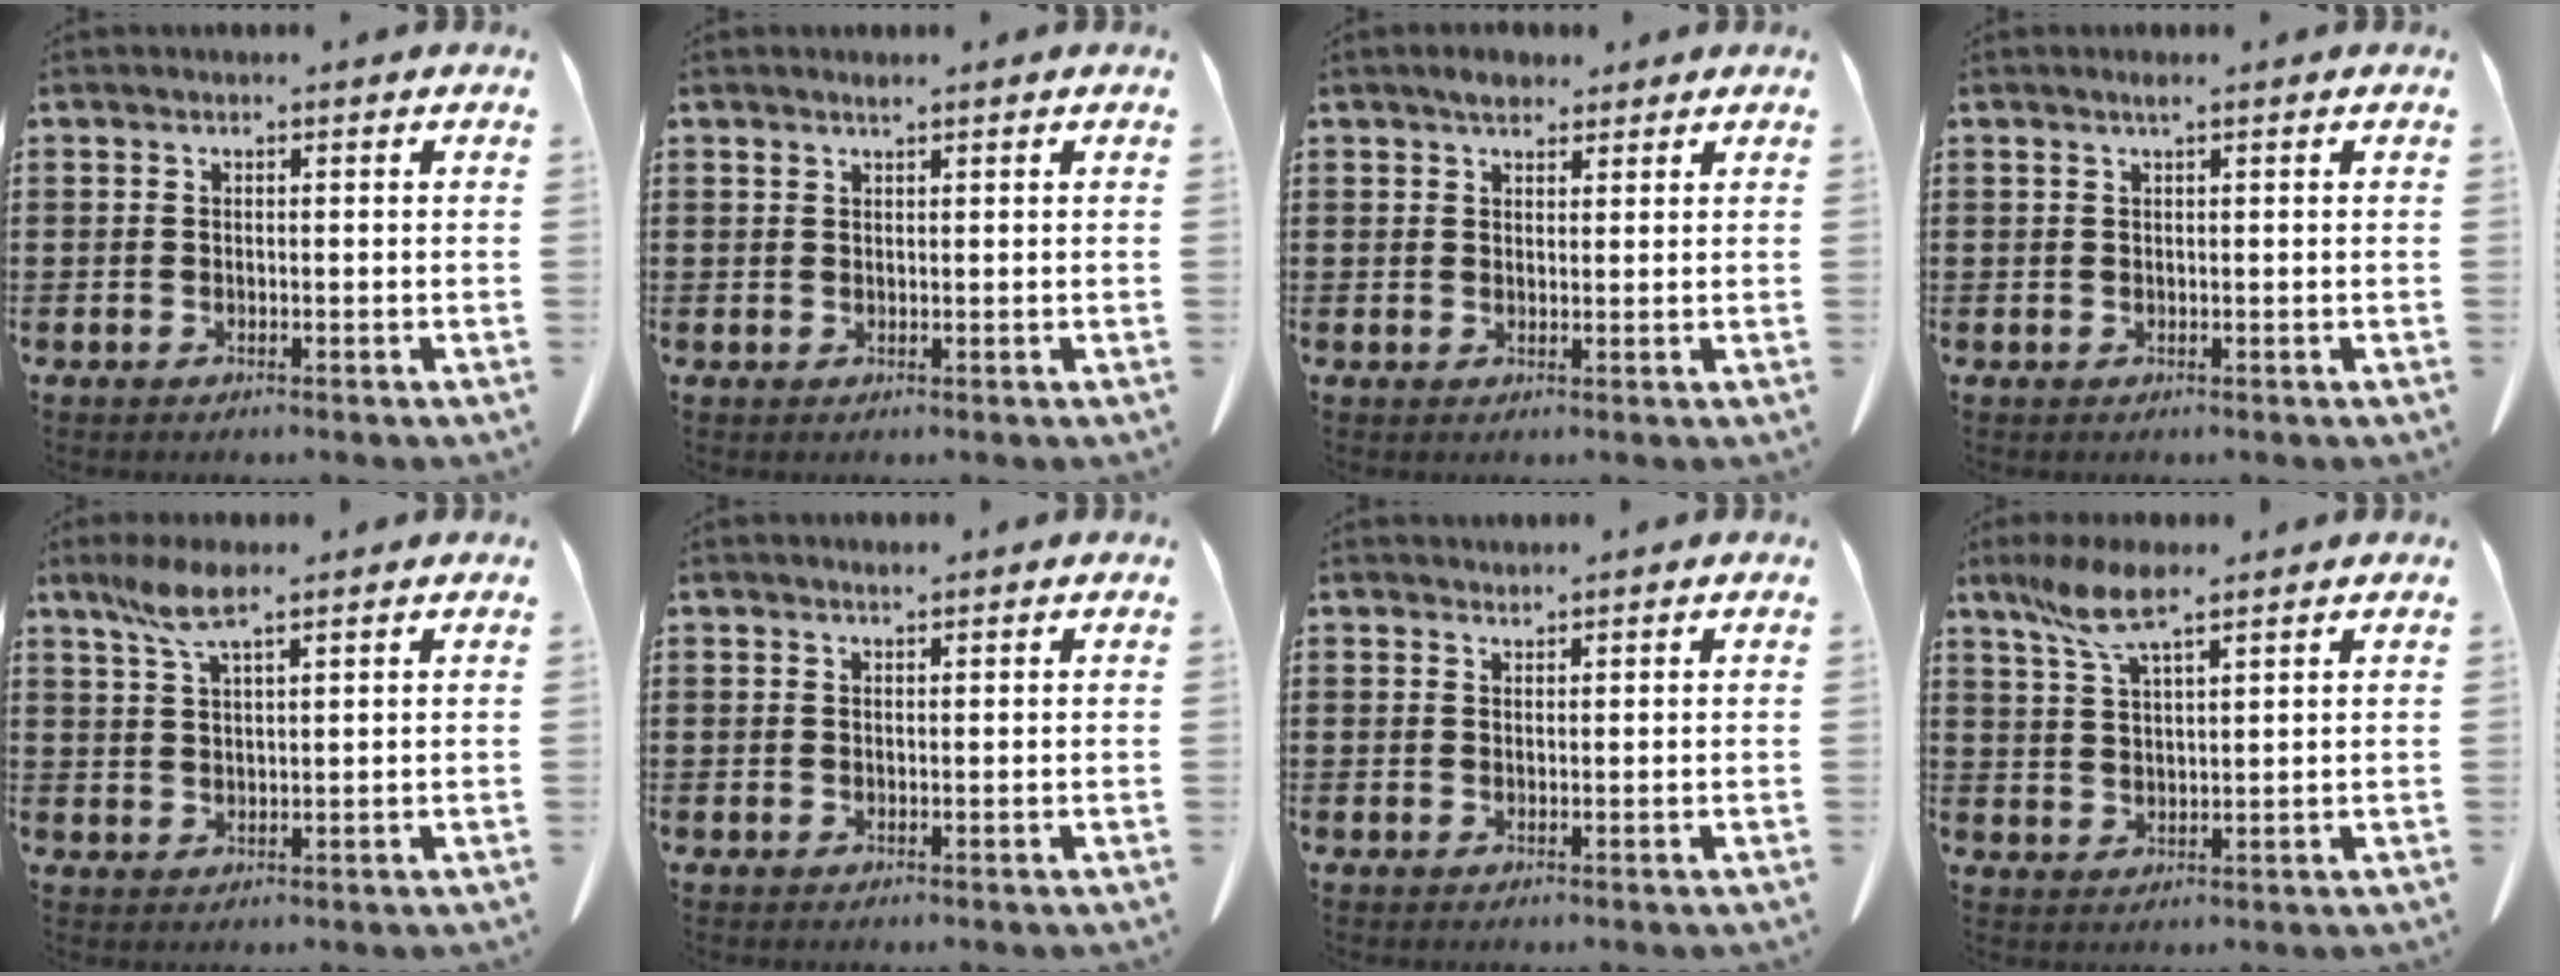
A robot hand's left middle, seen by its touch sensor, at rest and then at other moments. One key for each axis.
{"total": 0.9, "fx": 0.8, "fy": 0.2, "fz": 0.4, "tx": -0.010, "ty": 0.000, "tz": 0.015}
{"total": 3.0, "fx": 2.5, "fy": 1.2, "fz": 1.0, "tx": -0.018, "ty": 0.002, "tz": 0.045}
{"total": 0.9, "fx": 0.5, "fy": 0.0, "fz": 0.8, "tx": -0.015, "ty": 0.001, "tz": 0.009}
{"total": 5.7, "fx": 3.7, "fy": 1.0, "fz": 4.2, "tx": -0.091, "ty": 0.001, "tz": 0.067}
{"total": 0.8, "fx": 0.7, "fy": 0.1, "fz": 0.3, "tx": -0.007, "ty": 0.001, "tz": 0.014}
{"total": 1.0, "fx": 1.0, "fy": 0.0, "fz": 0.0, "tx": -0.002, "ty": -0.001, "tz": 0.021}
{"total": 6.5, "fx": 4.4, "fy": 1.2, "fz": 4.7, "tx": -0.111, "ty": -0.004, "tz": 0.076}